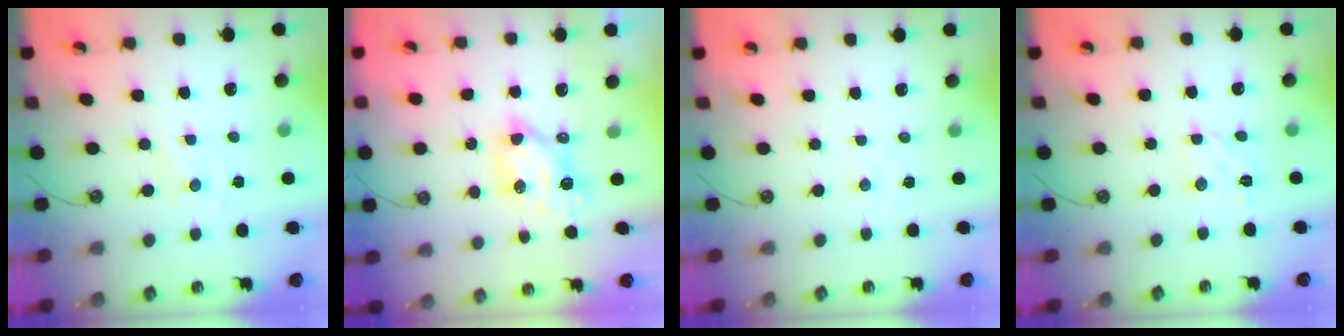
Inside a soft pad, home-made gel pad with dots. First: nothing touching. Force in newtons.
{"total": 6.4, "press": 6.4, "slide": 0.5}
{"total": 2.3, "press": 2.3, "slide": 0.3}
{"total": 4.7, "press": 4.6, "slide": 0.4}